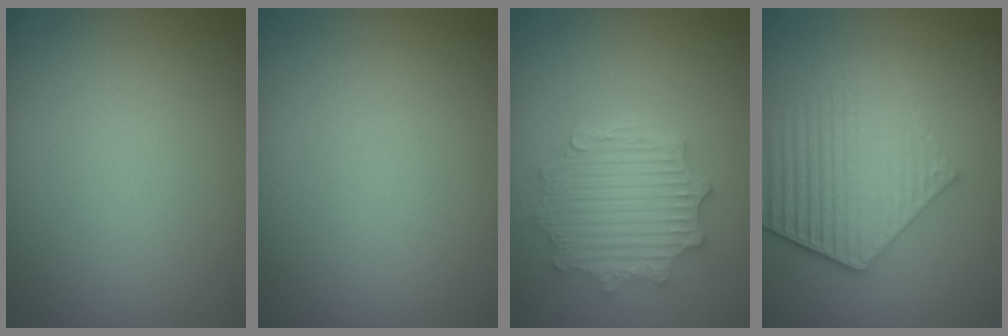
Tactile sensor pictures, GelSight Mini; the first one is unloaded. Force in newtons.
{"total": 0.0}
{"total": 4.8, "press": 4.0, "slide": 2.7}
{"total": 5.9, "press": 4.3, "slide": 4.0}